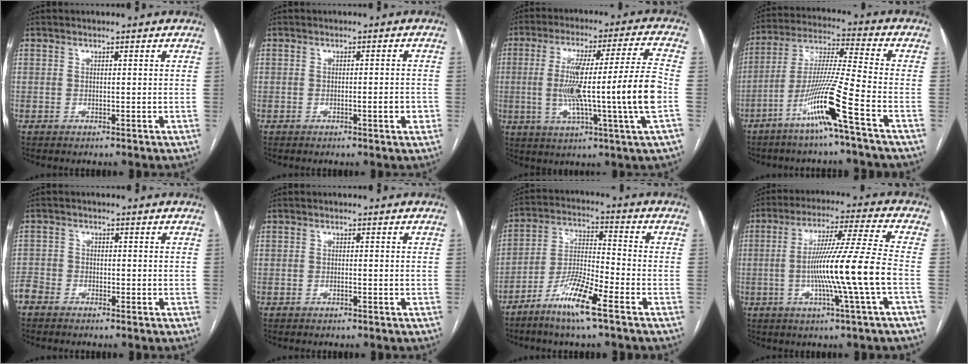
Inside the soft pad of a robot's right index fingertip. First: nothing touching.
{"total": 3.2, "force": [-1.1, 0.3, 2.9], "torque": [-0.041, -0.002, -0.016]}
{"total": 17.8, "force": [-2.2, -1.3, 17.7], "torque": [-0.300, 0.005, -0.042]}
{"total": 12.7, "force": [-6.6, -1.9, 10.7], "torque": [-0.213, -0.015, -0.130]}
{"total": 2.8, "force": [-2.4, 1.6, 0.2], "torque": [-0.003, 0.001, -0.051]}
{"total": 0.5, "force": [-0.3, 0.0, 0.4], "torque": [-0.012, 0.000, -0.005]}
{"total": 9.9, "force": [-6.1, 0.7, 7.7], "torque": [-0.158, -0.013, -0.122]}
{"total": 13.6, "force": [-2.8, -2.1, 13.1], "torque": [-0.233, -0.003, -0.055]}